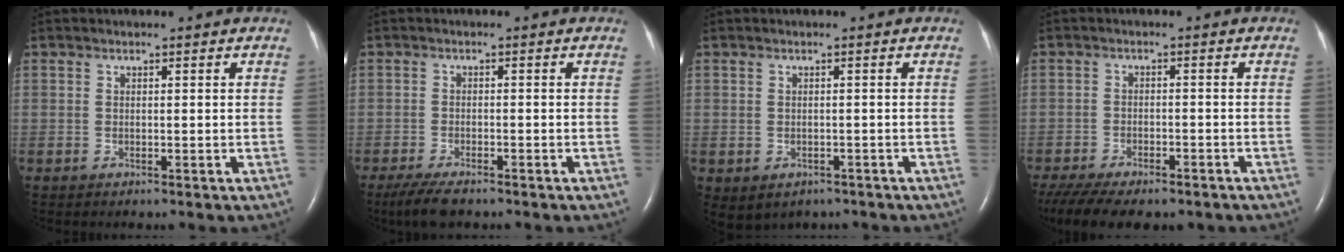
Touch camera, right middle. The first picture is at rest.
{"total": 5.0, "force": [-3.9, 1.3, 3.0], "torque": [-0.061, -0.012, -0.064]}
{"total": 5.8, "force": [-3.8, 4.0, 1.9], "torque": [-0.033, 0.011, -0.042]}
{"total": 14.9, "force": [-11.5, 5.5, 7.8], "torque": [-0.180, -0.018, -0.160]}